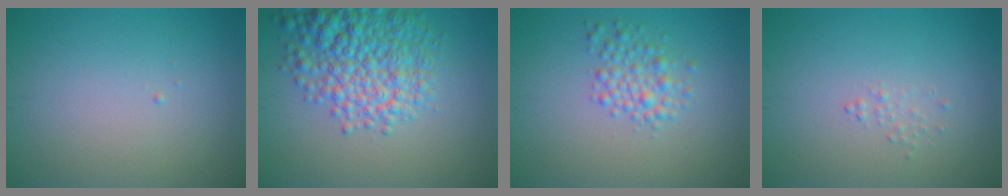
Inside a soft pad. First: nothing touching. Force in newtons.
{"total": 7.6, "press": 7.6, "slide": 0.3}
{"total": 2.6, "press": 2.6, "slide": 0.1}
{"total": 0.7, "press": 0.7, "slide": 0.1}